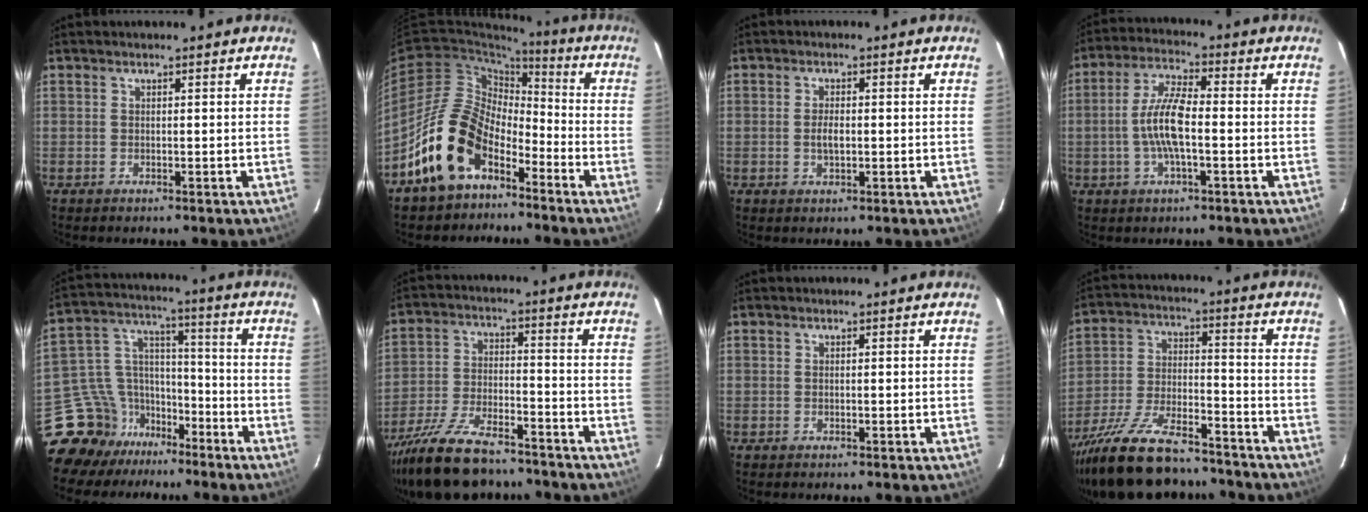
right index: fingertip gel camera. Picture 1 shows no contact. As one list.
[{"total": 15.8, "force": [-9.2, 9.5, 8.7], "torque": [-0.170, 0.018, -0.162]}, {"total": 2.4, "force": [-0.3, 0.9, 2.2], "torque": [-0.042, -0.001, -0.006]}, {"total": 8.4, "force": [-1.6, 1.9, 8.1], "torque": [-0.165, 0.006, -0.034]}, {"total": 13.9, "force": [-10.5, 8.7, 2.3], "torque": [-0.072, 0.064, -0.181]}, {"total": 20.3, "force": [-16.6, 6.8, 9.6], "torque": [-0.206, -0.029, -0.276]}, {"total": 0.0}, {"total": 22.3, "force": [-18.2, 7.2, 10.7], "torque": [-0.214, -0.027, -0.290]}]